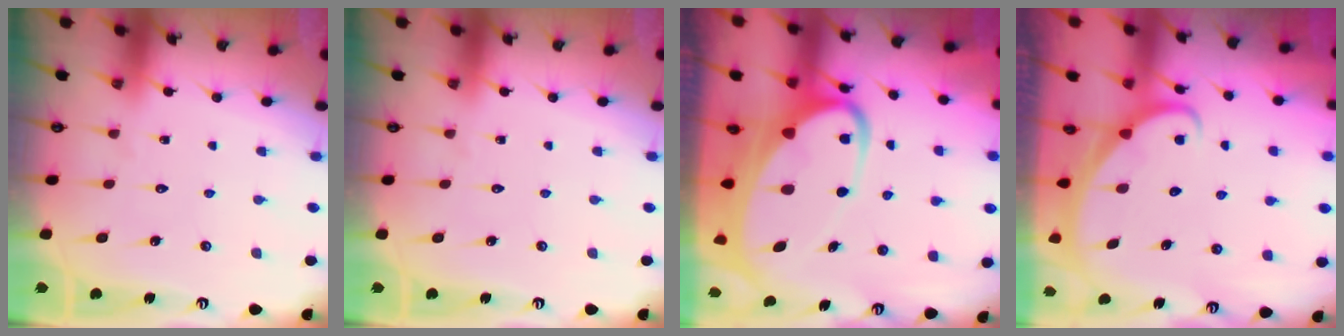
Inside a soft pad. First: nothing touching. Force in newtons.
{"total": 0.0}
{"total": 9.2, "press": 9.1, "slide": 0.8}
{"total": 2.5, "press": 2.5, "slide": 0.2}